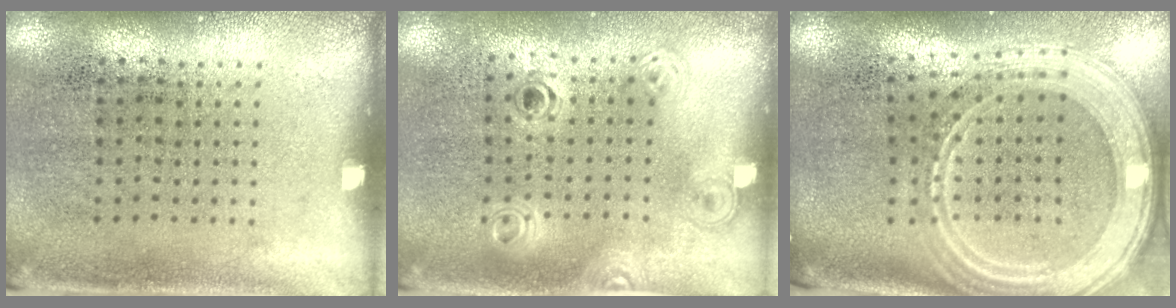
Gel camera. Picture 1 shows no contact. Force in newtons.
{"total": 1.2, "press": 1.1, "slide": 0.5}
{"total": 3.1, "press": 2.5, "slide": 1.8}